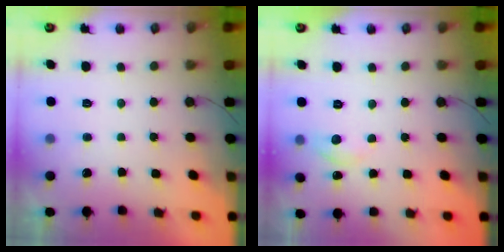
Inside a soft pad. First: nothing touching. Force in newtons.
{"total": 4.7, "press": 4.7, "slide": 0.7}